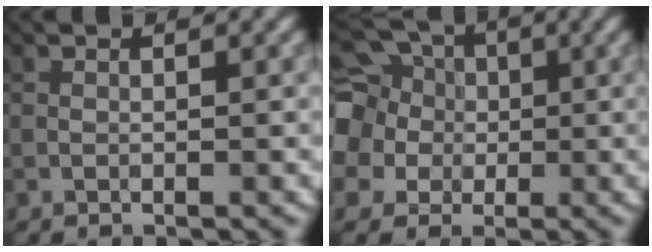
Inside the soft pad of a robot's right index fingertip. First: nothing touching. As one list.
[{"total": 11.6, "force": [2.2, 10.2, 5.2], "torque": [-0.140, 0.023, 0.006]}]